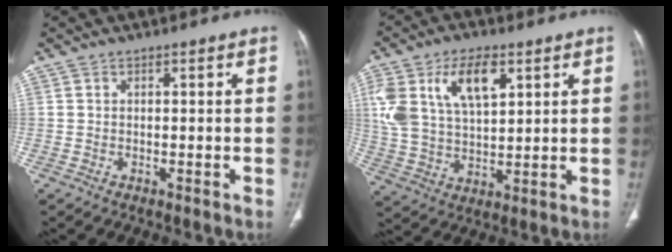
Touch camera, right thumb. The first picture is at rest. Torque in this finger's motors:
{"motor_torque": [0.79, 3.10, 1.53, 1.03, 0.13]}